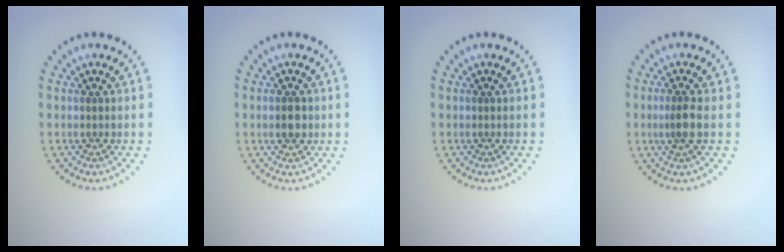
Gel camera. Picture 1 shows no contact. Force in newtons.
{"total": 1.8, "press": 1.8, "slide": 0.1}
{"total": 0.0}
{"total": 2.1, "press": 1.7, "slide": 1.2}